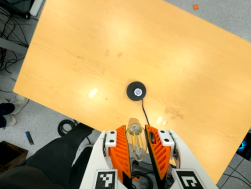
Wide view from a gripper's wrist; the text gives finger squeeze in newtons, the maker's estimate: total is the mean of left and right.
{"total": 12.2, "left": 12.5, "right": 11.9}